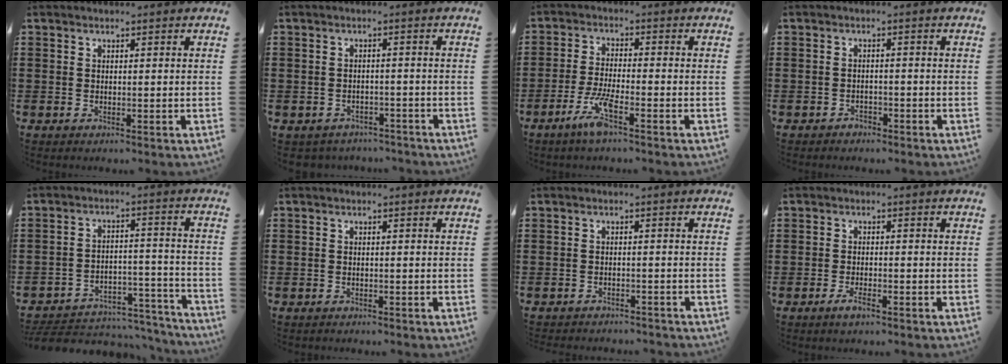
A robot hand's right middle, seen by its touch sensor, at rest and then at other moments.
{"total": 2.1, "force": [-2.0, 0.5, -0.2], "torque": [-0.005, -0.001, -0.046]}
{"total": 5.7, "force": [-3.3, 0.8, 4.6], "torque": [-0.101, -0.010, -0.062]}
{"total": 1.4, "force": [-1.3, 0.4, 0.0], "torque": [-0.006, 0.002, -0.030]}
{"total": 5.2, "force": [-4.9, 1.4, 1.3], "torque": [-0.027, 0.007, -0.099]}
{"total": 0.6, "force": [-0.6, 0.1, 0.0], "torque": [-0.001, 0.000, -0.012]}
{"total": 1.8, "force": [-1.8, 0.1, 0.0], "torque": [-0.007, 0.000, -0.038]}
{"total": 2.2, "force": [-1.4, 0.6, 1.6], "torque": [-0.036, -0.002, -0.028]}